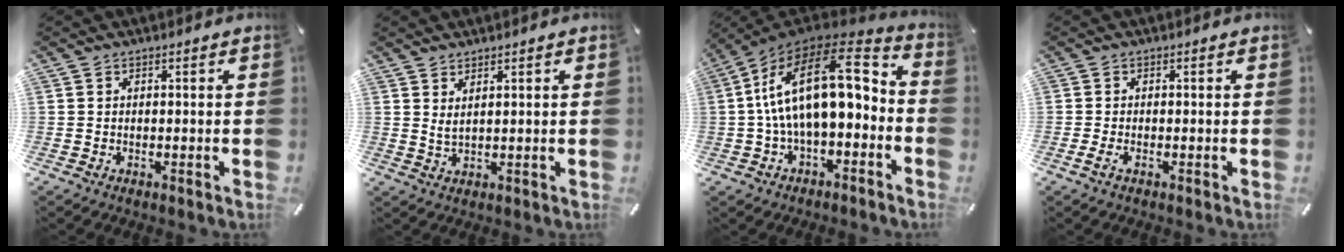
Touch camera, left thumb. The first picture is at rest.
{"total": 2.4, "force": [1.6, 0.5, 1.8], "torque": [-0.044, -0.003, 0.026]}
{"total": 20.9, "force": [2.8, 11.1, 17.5], "torque": [-0.325, -0.001, 0.047]}
{"total": 1.6, "force": [-0.6, 0.6, 1.3], "torque": [-0.022, 0.002, -0.011]}